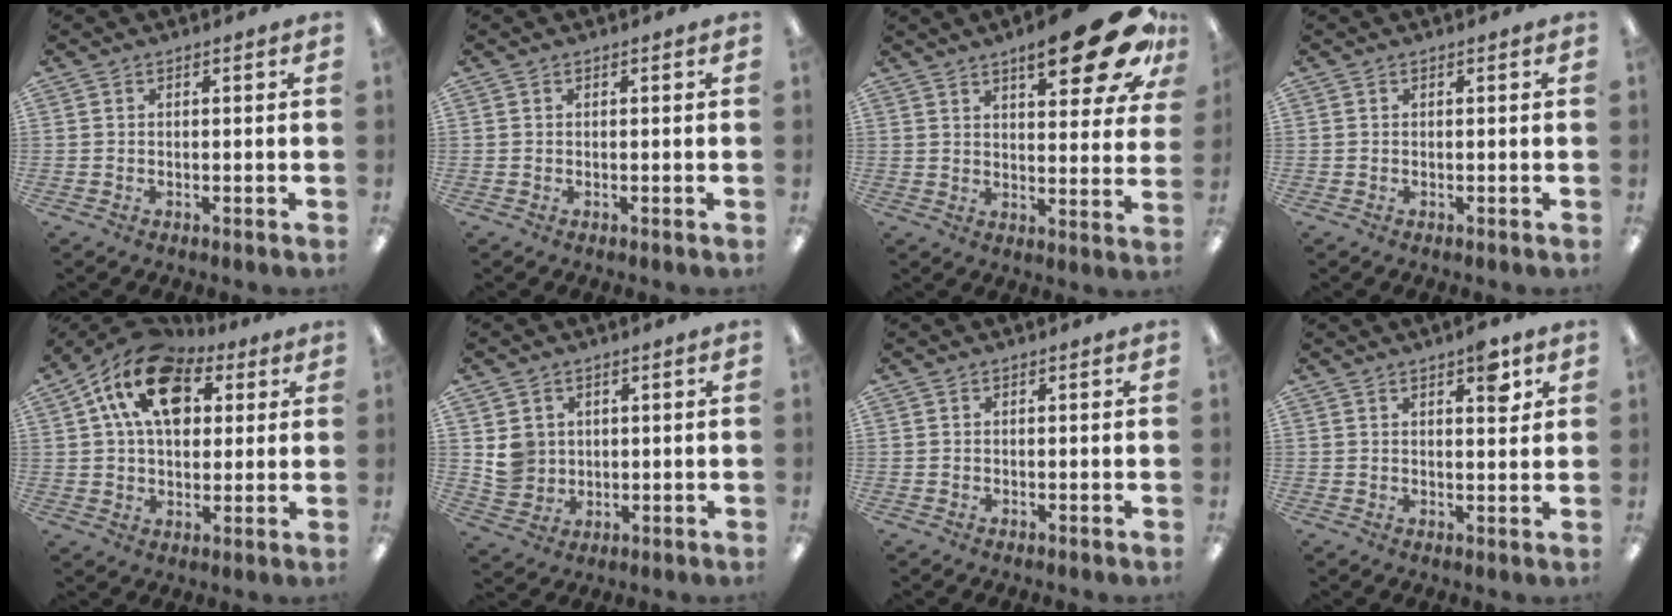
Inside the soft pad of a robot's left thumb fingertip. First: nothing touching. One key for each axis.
{"total": 0.0}
{"total": 19.3, "fx": 10.9, "fy": 6.5, "fz": 14.6, "tx": -0.186, "ty": -0.060, "tz": 0.166}
{"total": 0.0}
{"total": 16.1, "fx": 6.8, "fy": 10.5, "fz": 10.1, "tx": -0.178, "ty": -0.016, "tz": 0.124}
{"total": 5.6, "fx": 1.3, "fy": 5.3, "fz": 1.1, "tx": -0.014, "ty": 0.002, "tz": 0.026}
{"total": 0.0}
{"total": 5.8, "fx": 3.2, "fy": 2.2, "fz": 4.3, "tx": -0.038, "ty": -0.019, "tz": 0.044}